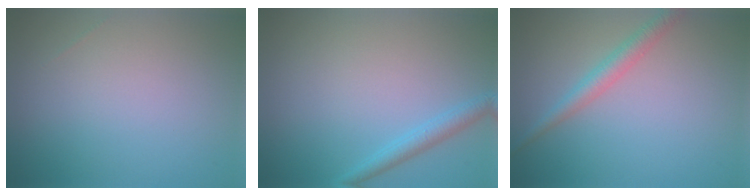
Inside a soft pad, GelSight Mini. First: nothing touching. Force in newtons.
{"total": 1.8, "press": 1.8, "slide": 0.1}
{"total": 2.3, "press": 2.3, "slide": 0.1}